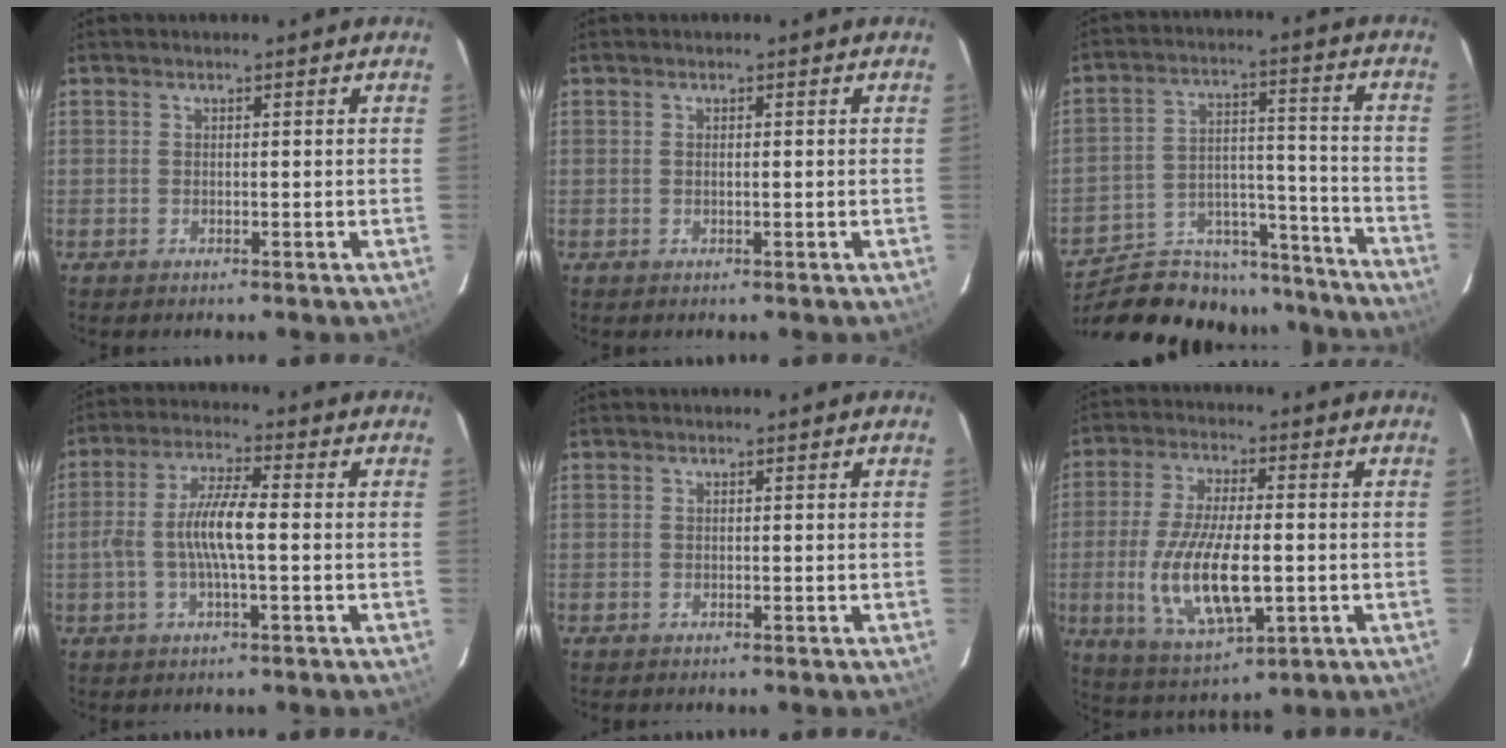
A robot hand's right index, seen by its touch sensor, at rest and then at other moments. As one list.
[{"total": 0.5, "force": [0.0, 0.0, 0.5], "torque": [-0.010, 0.002, 0.000]}, {"total": 25.7, "force": [-23.0, 8.6, 7.5], "torque": [-0.143, 0.036, -0.320]}, {"total": 8.4, "force": [-0.9, 1.4, 8.3], "torque": [-0.165, 0.005, -0.018]}, {"total": 0.0}, {"total": 15.6, "force": [-2.7, 6.2, 14.1], "torque": [-0.283, -0.019, -0.038]}]